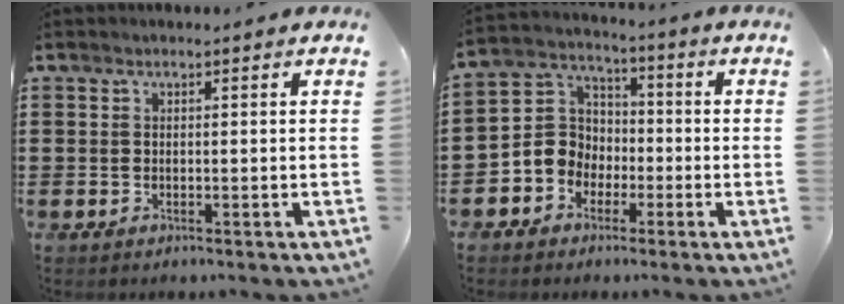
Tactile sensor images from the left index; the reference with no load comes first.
{"total": 6.4, "force": [-1.9, 5.8, 1.9], "torque": [-0.075, 0.008, -0.045]}